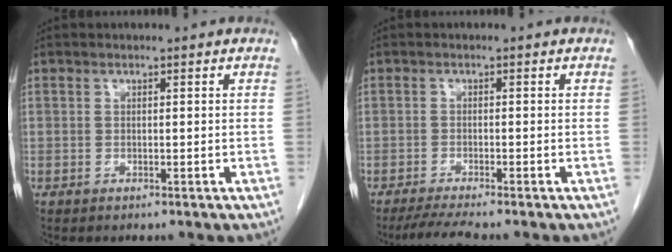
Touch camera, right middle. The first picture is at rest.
{"total": 3.5, "force": [-3.0, -0.8, 1.7], "torque": [-0.035, -0.014, -0.058]}